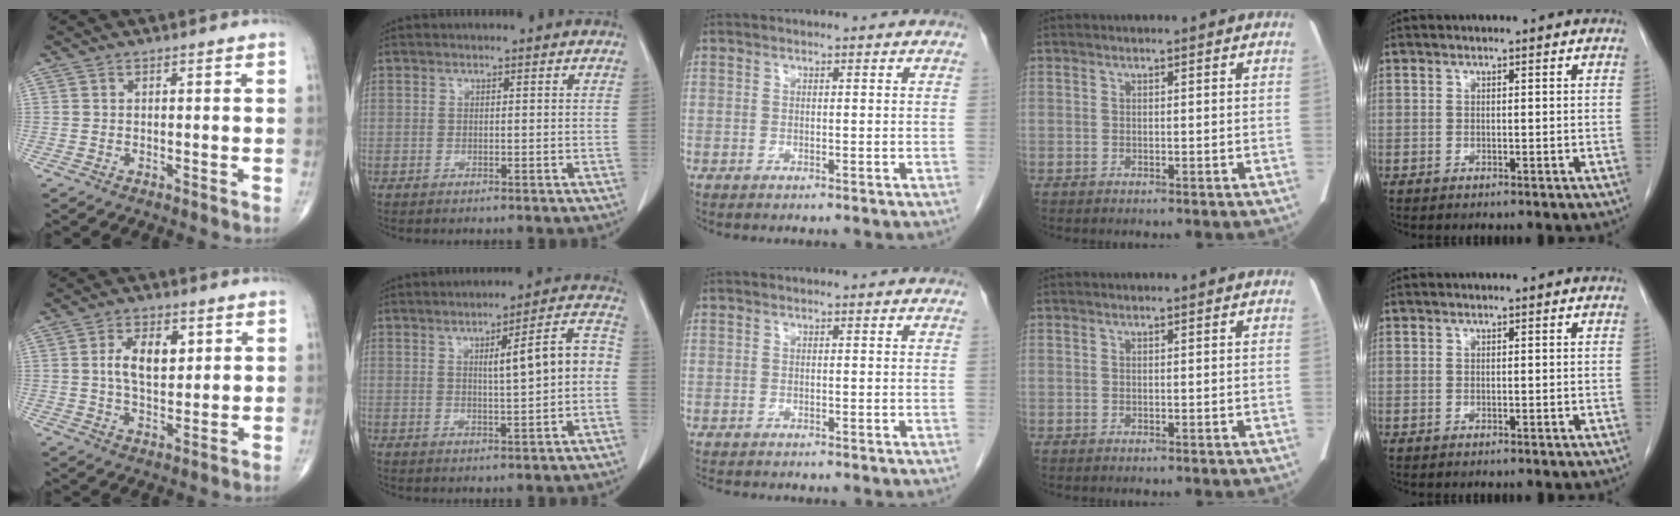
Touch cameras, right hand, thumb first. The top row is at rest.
{"thumb": {"total": 8.2, "force": [2.0, 4.6, 6.5], "torque": [-0.099, -0.006, 0.035]}, "index": {"total": 8.2, "force": [0.1, 1.0, 8.1], "torque": [-0.111, 0.025, 0.002]}, "middle": {"total": 3.7, "force": [-3.2, 0.9, 1.5], "torque": [-0.023, -0.007, -0.044]}}